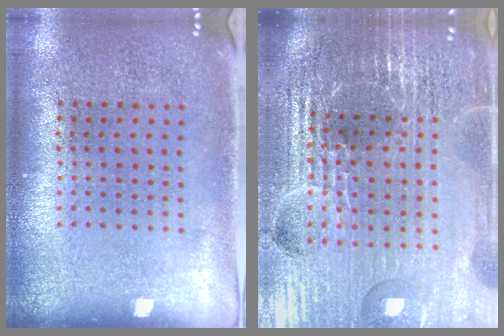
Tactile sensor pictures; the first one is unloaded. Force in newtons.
{"total": 6.9, "press": 6.0, "slide": 3.5}